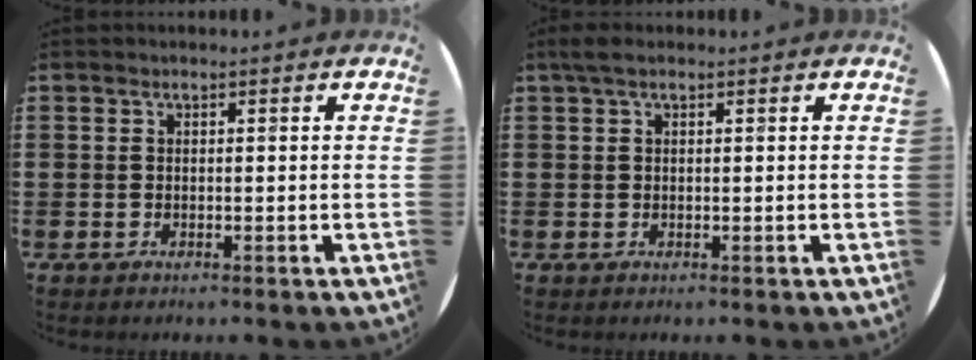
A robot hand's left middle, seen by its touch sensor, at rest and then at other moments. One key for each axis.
{"total": 1.2, "fx": 0.8, "fy": 0.4, "fz": 0.8, "tx": -0.017, "ty": 0.004, "tz": 0.013}